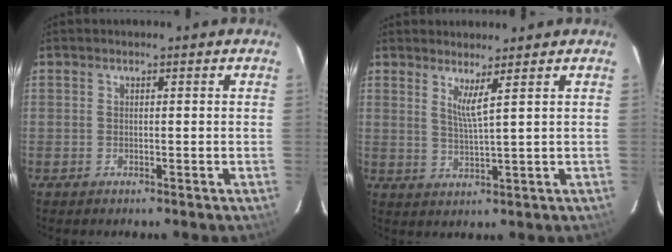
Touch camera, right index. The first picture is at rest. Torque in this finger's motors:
{"motor_torque": [0.02, 0.07, 0.19, 0.03]}